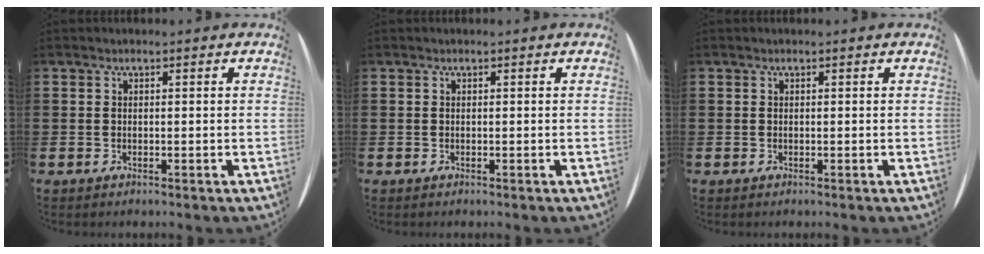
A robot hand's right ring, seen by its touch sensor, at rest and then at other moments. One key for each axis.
{"total": 0.0}
{"total": 0.0}